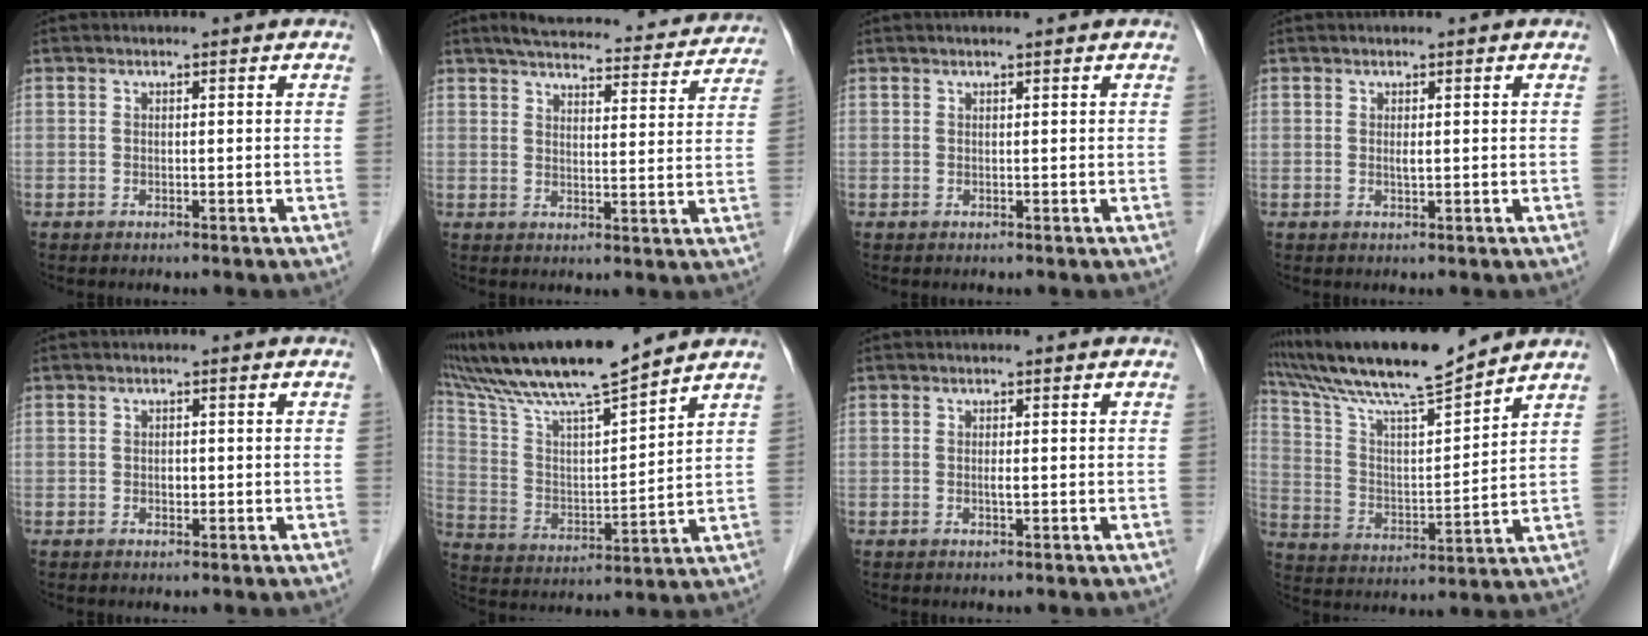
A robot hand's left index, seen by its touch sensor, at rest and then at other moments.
{"total": 21.5, "force": [19.5, 4.4, 8.0], "torque": [-0.104, 0.011, 0.237]}
{"total": 1.0, "force": [0.8, 0.0, 0.6], "torque": [-0.011, 0.008, 0.015]}
{"total": 0.7, "force": [0.2, 0.1, 0.7], "torque": [-0.016, -0.002, 0.003]}
{"total": 0.9, "force": [-0.2, 0.6, 0.6], "torque": [-0.012, 0.001, -0.002]}
{"total": 16.7, "force": [14.4, 0.0, 8.5], "torque": [-0.163, 0.010, 0.260]}
{"total": 0.7, "force": [0.0, 0.1, 0.7], "torque": [-0.016, -0.003, 0.000]}
{"total": 15.6, "force": [13.8, 0.1, 7.4], "torque": [-0.144, 0.010, 0.246]}